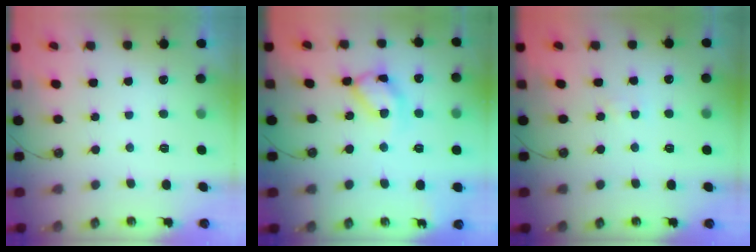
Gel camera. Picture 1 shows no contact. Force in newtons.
{"total": 11.8, "press": 11.8, "slide": 0.8}
{"total": 3.0, "press": 2.9, "slide": 0.4}